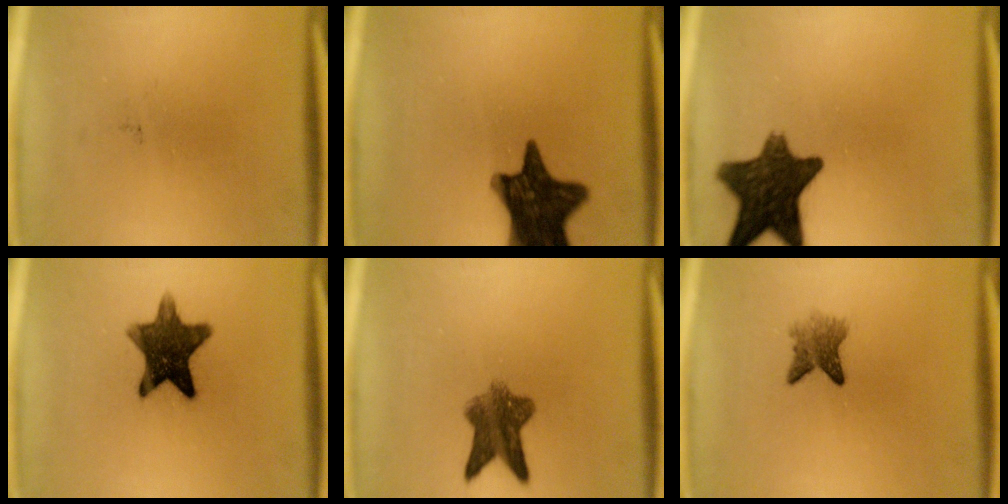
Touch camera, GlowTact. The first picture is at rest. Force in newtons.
{"total": 14.9}
{"total": 13.0}
{"total": 12.2}
{"total": 7.1}
{"total": 3.4}